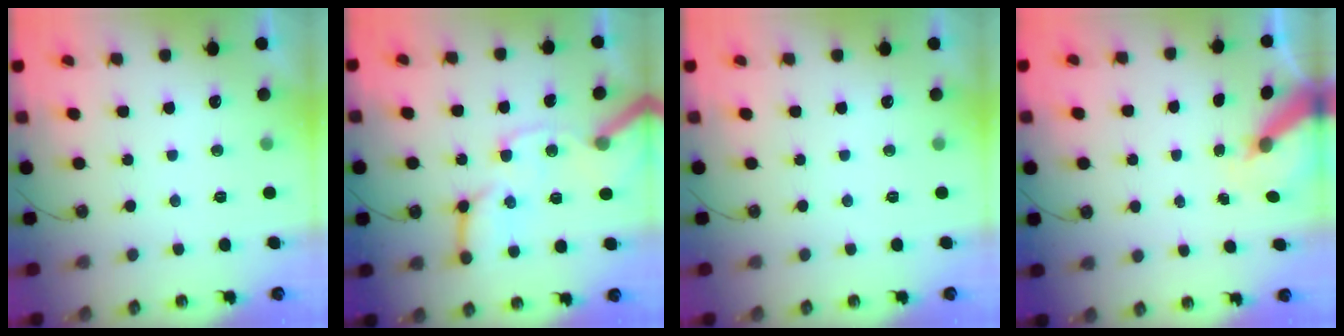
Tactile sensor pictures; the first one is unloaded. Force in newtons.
{"total": 15.3, "press": 15.2, "slide": 1.5}
{"total": 0.0}
{"total": 6.5, "press": 6.4, "slide": 0.7}